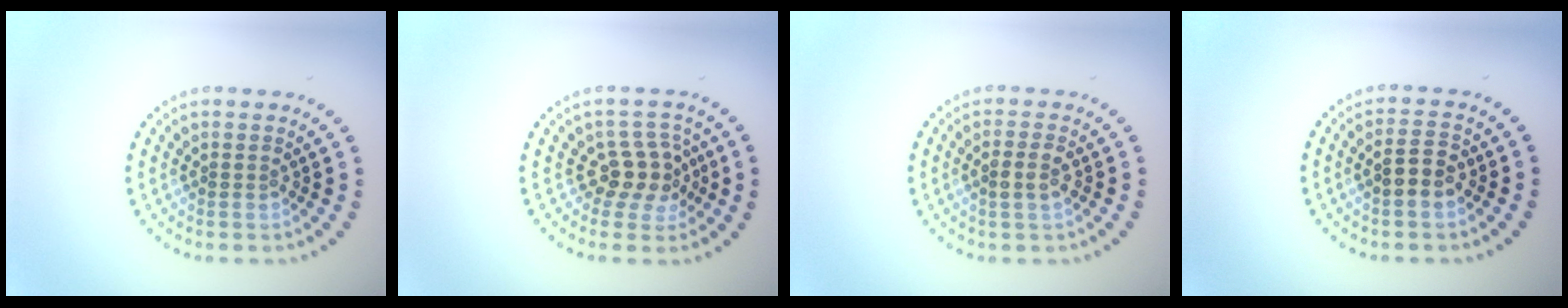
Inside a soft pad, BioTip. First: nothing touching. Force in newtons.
{"total": 3.2, "press": 2.9, "slide": 1.5}
{"total": 1.8, "press": 1.8, "slide": 0.2}
{"total": 2.4, "press": 2.4, "slide": 0.3}